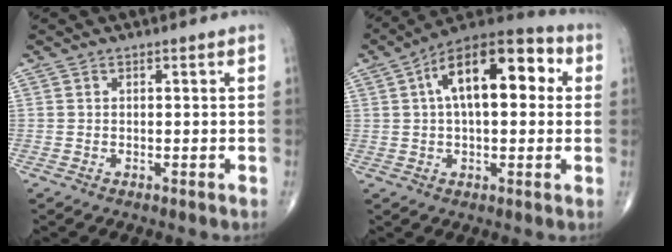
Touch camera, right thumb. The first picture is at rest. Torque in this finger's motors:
{"motor_torque": [1.95, 3.06, 0.86, -0.14, 0.14]}